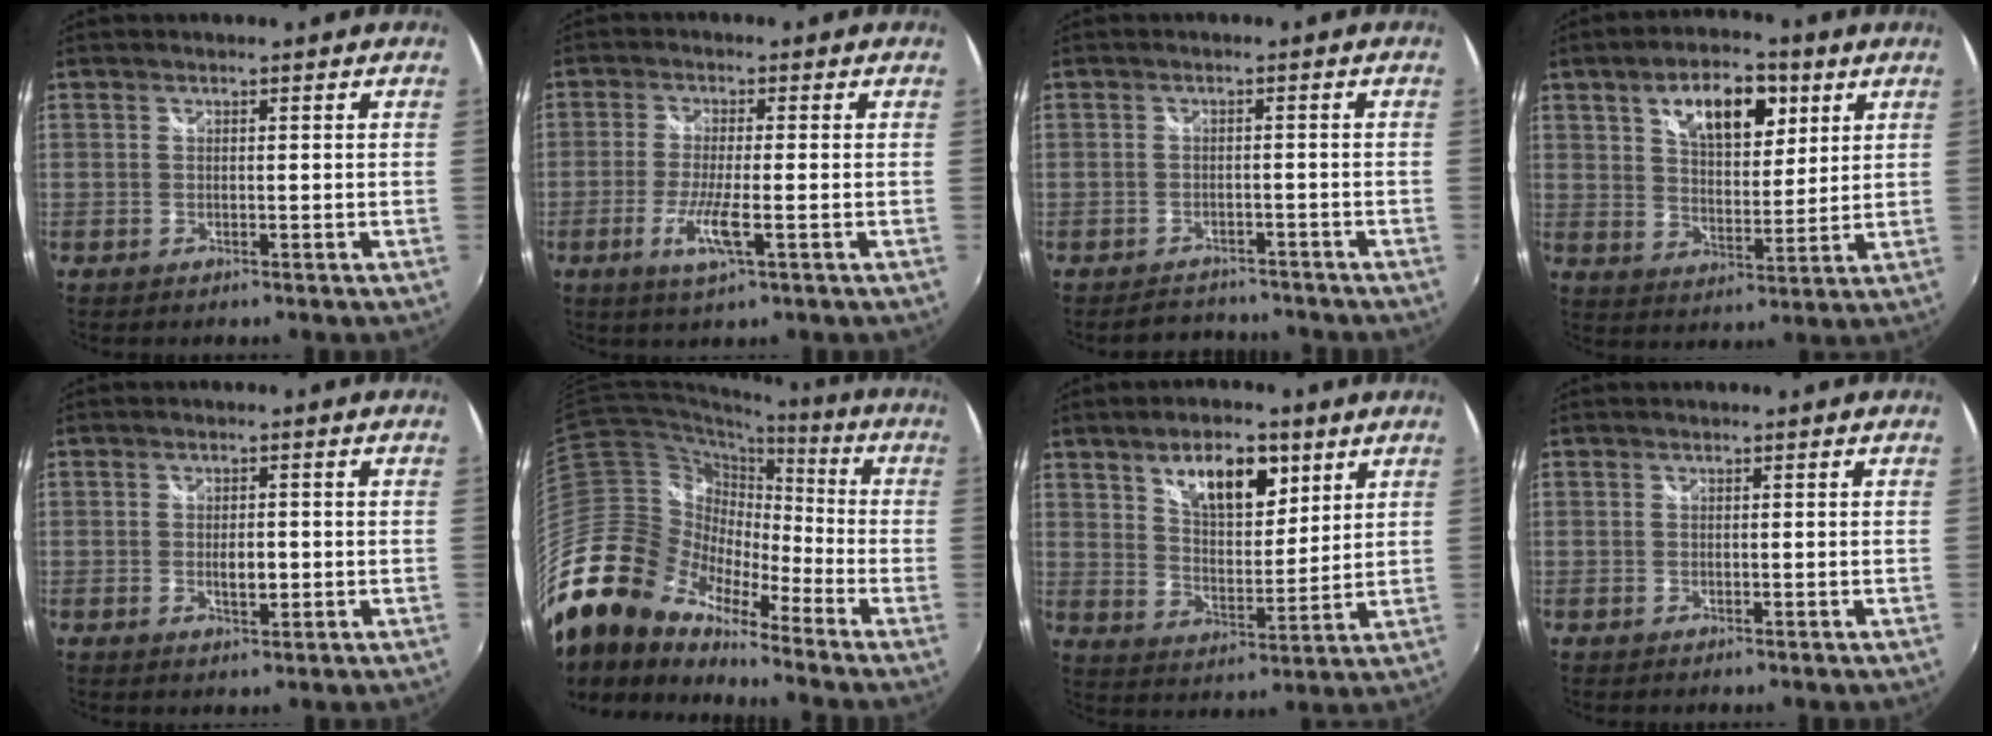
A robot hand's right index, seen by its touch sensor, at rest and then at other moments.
{"total": 6.0, "force": [-2.3, 0.4, 5.6], "torque": [-0.117, -0.013, -0.046]}
{"total": 5.0, "force": [-4.5, 2.2, 0.5], "torque": [-0.019, 0.006, -0.063]}
{"total": 12.5, "force": [5.9, 6.1, 9.2], "torque": [-0.146, 0.015, 0.097]}
{"total": 3.0, "force": [-0.5, 1.4, 2.6], "torque": [-0.044, -0.003, -0.007]}
{"total": 20.1, "force": [-15.1, 9.6, 9.2], "torque": [-0.183, -0.008, -0.303]}
{"total": 11.5, "force": [6.3, 5.2, 8.1], "torque": [-0.125, 0.006, 0.108]}
{"total": 0.0}